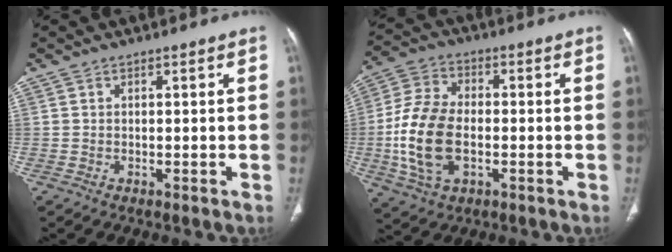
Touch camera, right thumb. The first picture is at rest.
{"total": 14.3, "force": [-2.3, 8.5, 11.2], "torque": [-0.231, 0.011, -0.041]}